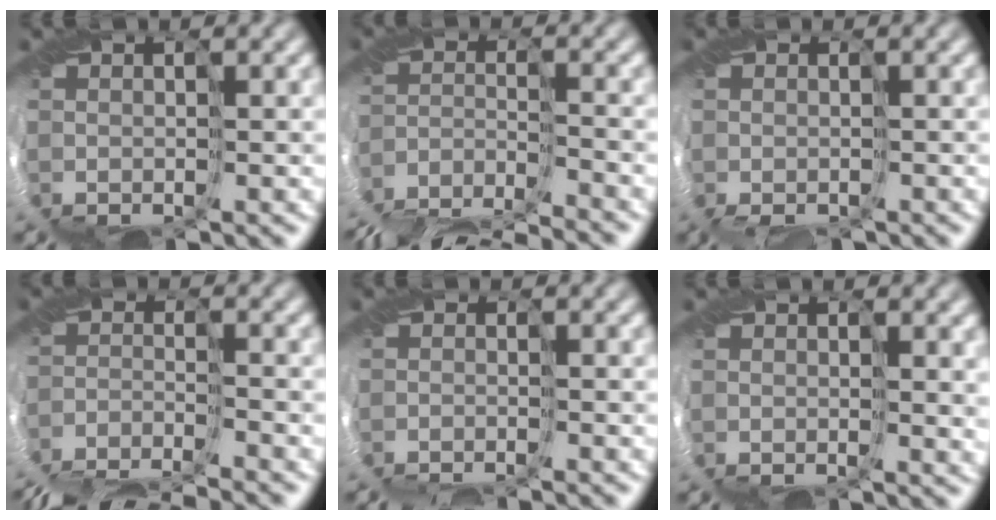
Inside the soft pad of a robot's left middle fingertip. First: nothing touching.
{"total": 12.1, "force": [-12.0, 0.7, 1.4], "torque": [-0.049, -0.040, -0.176]}
{"total": 2.8, "force": [-2.7, -0.1, -0.5], "torque": [-0.002, -0.028, -0.029]}
{"total": 10.9, "force": [-10.8, 0.4, 1.1], "torque": [-0.040, -0.040, -0.160]}
{"total": 4.6, "force": [-4.1, -1.5, -1.5], "torque": [0.002, -0.018, -0.049]}
{"total": 1.9, "force": [0.6, 0.6, 1.7], "torque": [-0.028, 0.001, 0.014]}